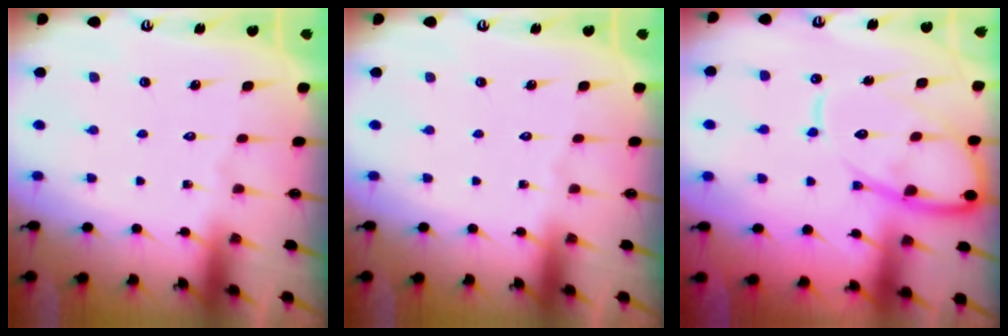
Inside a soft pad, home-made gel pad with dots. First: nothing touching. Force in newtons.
{"total": 0.0}
{"total": 14.2, "press": 14.1, "slide": 1.5}